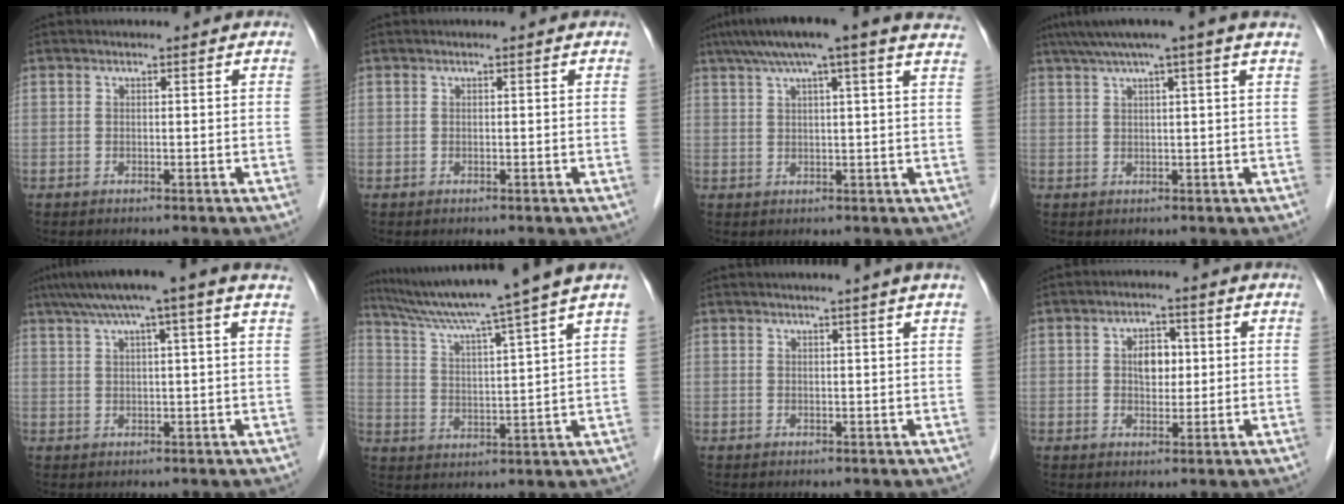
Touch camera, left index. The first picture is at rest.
{"total": 0.0}
{"total": 15.5, "force": [11.9, 0.8, 10.0], "torque": [-0.160, 0.052, 0.145]}
{"total": 7.4, "force": [5.4, -1.0, 5.0], "torque": [-0.077, 0.033, 0.075]}
{"total": 9.7, "force": [6.7, -0.5, 6.9], "torque": [-0.108, 0.037, 0.089]}
{"total": 14.7, "force": [12.0, -2.9, 7.9], "torque": [-0.133, -0.009, 0.185]}
{"total": 2.4, "force": [2.0, -0.8, 1.0], "torque": [-0.018, 0.000, 0.030]}
{"total": 3.9, "force": [0.5, 2.6, 2.9], "torque": [-0.048, 0.010, 0.011]}